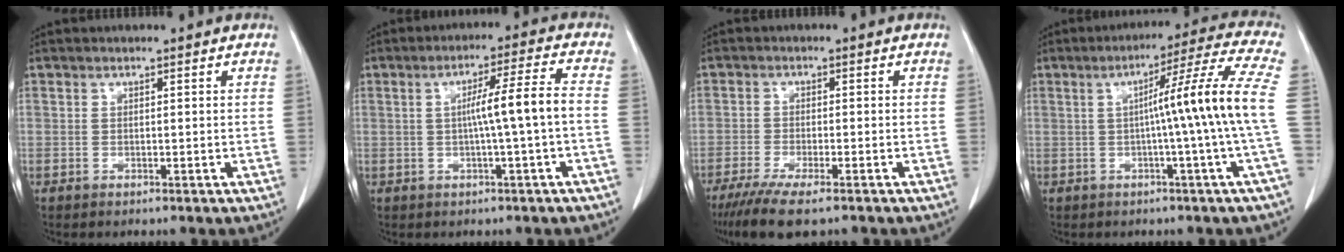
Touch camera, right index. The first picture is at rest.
{"total": 6.9, "force": [-0.6, -1.3, 6.7], "torque": [-0.111, 0.012, -0.006]}
{"total": 7.9, "force": [-5.9, 0.9, 5.2], "torque": [-0.085, -0.020, -0.091]}
{"total": 11.9, "force": [-0.4, -2.9, 11.6], "torque": [-0.160, 0.011, -0.003]}